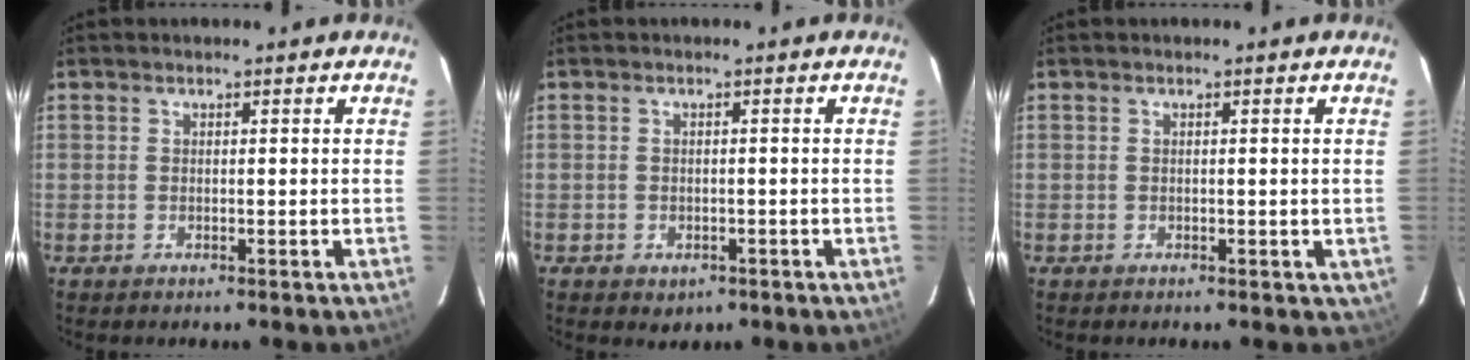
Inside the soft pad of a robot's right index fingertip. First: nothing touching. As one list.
[{"total": 1.9, "force": [-1.0, 1.5, 0.5], "torque": [-0.013, 0.001, -0.009]}, {"total": 0.9, "force": [-0.1, 0.8, 0.3], "torque": [0.004, -0.002, 0.001]}]